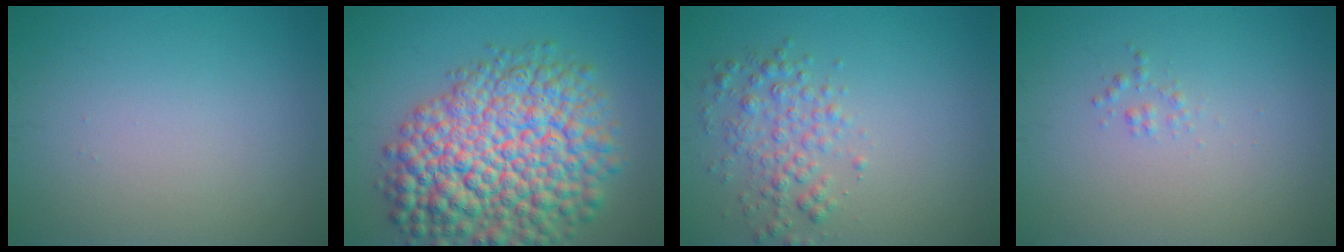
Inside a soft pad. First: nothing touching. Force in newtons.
{"total": 13.0, "press": 12.9, "slide": 0.5}
{"total": 2.9, "press": 2.9, "slide": 0.1}
{"total": 0.7, "press": 0.7, "slide": 0.0}